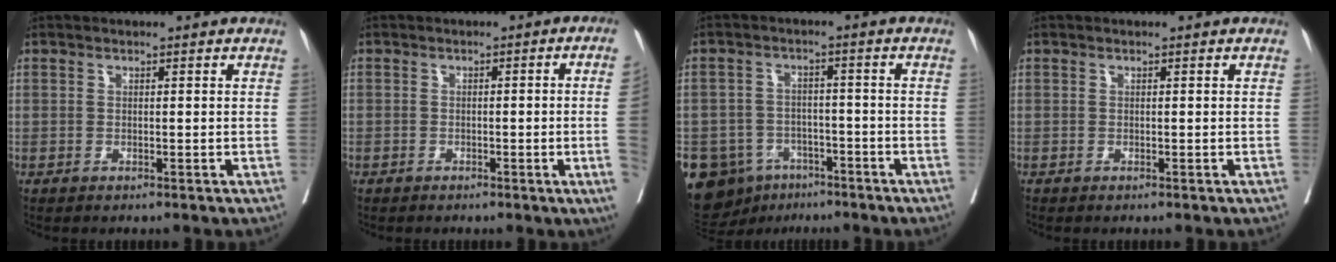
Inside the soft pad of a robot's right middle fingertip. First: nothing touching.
{"total": 5.3, "force": [-1.0, -1.3, 5.1], "torque": [-0.056, -0.004, -0.013]}
{"total": 16.0, "force": [-8.8, 12.1, 5.7], "torque": [-0.153, 0.017, -0.121]}
{"total": 0.0}